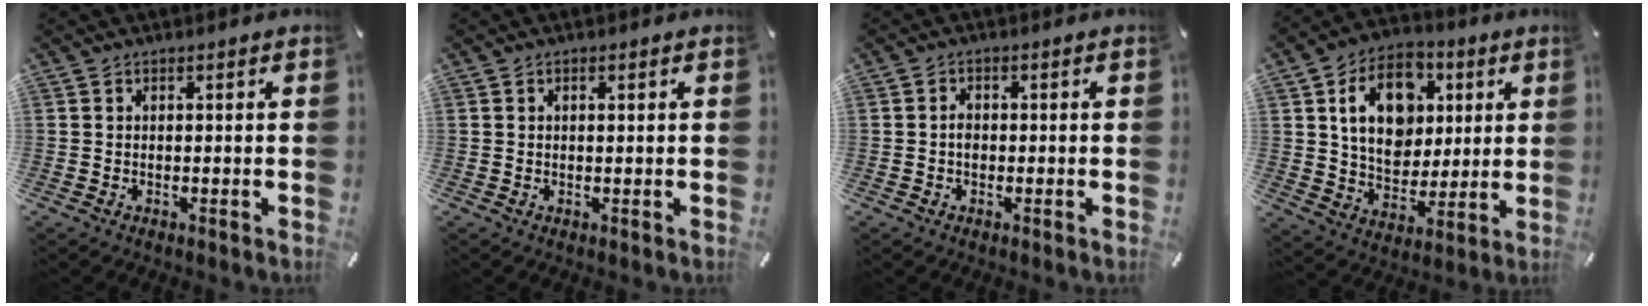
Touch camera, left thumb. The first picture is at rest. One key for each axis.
{"total": 0.7, "fx": 0.2, "fy": 0.1, "fz": 0.6, "tx": -0.012, "ty": 0.000, "tz": 0.002}
{"total": 1.8, "fx": -0.2, "fy": 1.4, "fz": 1.2, "tx": -0.023, "ty": 0.005, "tz": -0.006}
{"total": 15.8, "fx": 4.4, "fy": 12.4, "fz": 8.7, "tx": -0.136, "ty": 0.007, "tz": 0.087}